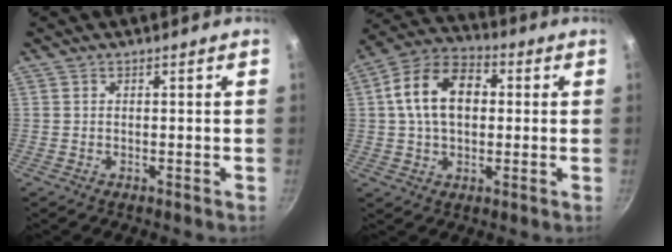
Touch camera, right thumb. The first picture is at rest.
{"total": 14.0, "force": [1.9, 9.3, 10.2], "torque": [-0.150, 0.026, 0.016]}